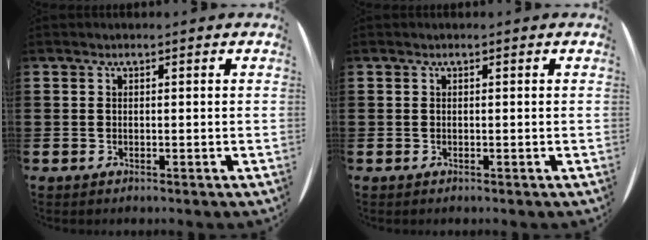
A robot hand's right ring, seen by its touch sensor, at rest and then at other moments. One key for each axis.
{"total": 0.0}